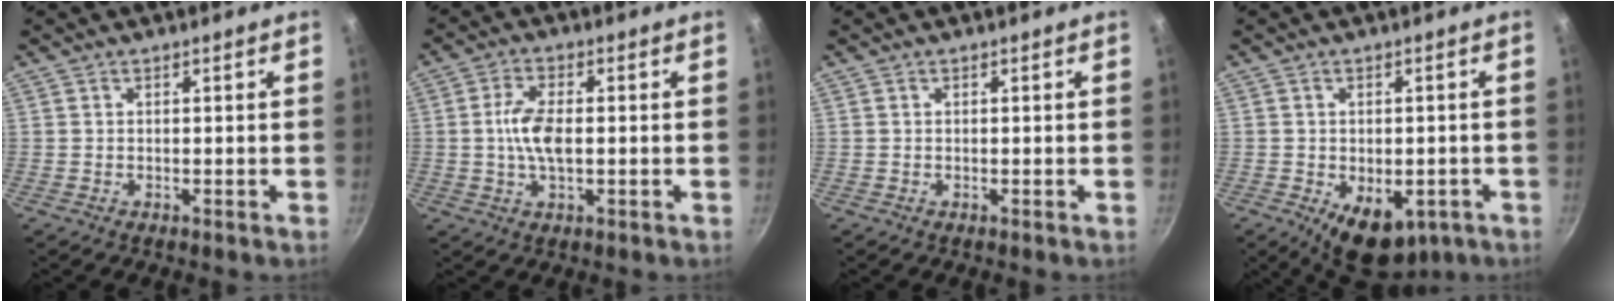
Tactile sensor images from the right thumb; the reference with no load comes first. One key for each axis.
{"total": 6.7, "fx": 0.0, "fy": 3.1, "fz": 5.9, "tx": -0.119, "ty": 0.008, "tz": -0.005}
{"total": 0.0}
{"total": 10.0, "fx": -4.0, "fy": 6.1, "fz": 6.8, "tx": -0.057, "ty": 0.004, "tz": -0.038}